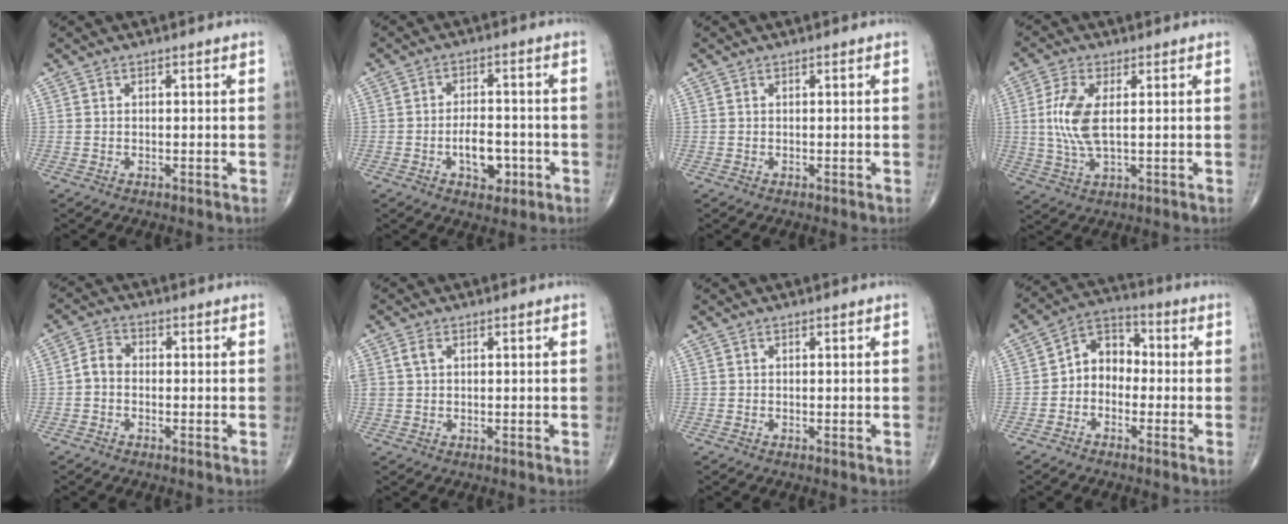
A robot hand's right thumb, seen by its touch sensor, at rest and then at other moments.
{"total": 6.9, "force": [-2.3, 4.0, 5.1], "torque": [-0.060, 0.016, -0.033]}
{"total": 0.0}
{"total": 8.4, "force": [0.9, 3.4, 7.6], "torque": [-0.182, -0.004, 0.020]}
{"total": 3.4, "force": [-0.8, 2.6, 2.1], "torque": [-0.032, 0.013, -0.027]}
{"total": 2.5, "force": [0.8, 1.6, 1.7], "torque": [-0.044, 0.009, 0.020]}
{"total": 0.0}
{"total": 7.5, "force": [-1.3, 5.9, 4.4], "torque": [-0.038, 0.033, -0.046]}